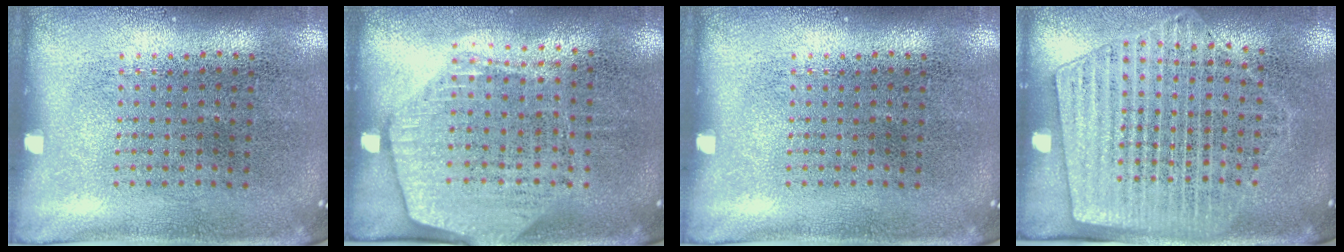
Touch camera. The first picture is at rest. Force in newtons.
{"total": 1.8, "press": 1.6, "slide": 0.8}
{"total": 0.0}
{"total": 1.8, "press": 1.5, "slide": 1.0}